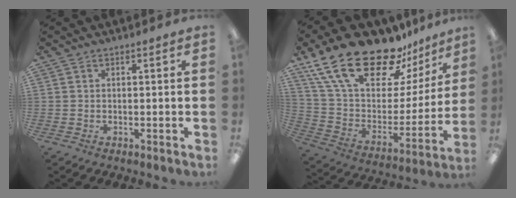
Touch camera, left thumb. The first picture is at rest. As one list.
[{"total": 26.1, "force": [19.0, 11.2, 13.9], "torque": [-0.244, -0.125, 0.342]}]